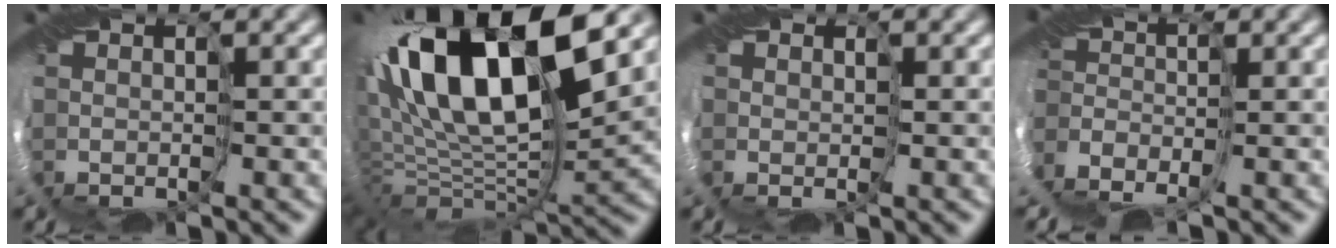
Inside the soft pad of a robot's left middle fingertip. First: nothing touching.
{"total": 17.6, "force": [5.4, 8.1, 14.7], "torque": [-0.259, 0.025, 0.090]}
{"total": 1.3, "force": [0.4, 1.2, 0.3], "torque": [-0.002, 0.001, 0.003]}
{"total": 4.1, "force": [-3.8, 1.3, 0.6], "torque": [-0.008, -0.011, -0.070]}